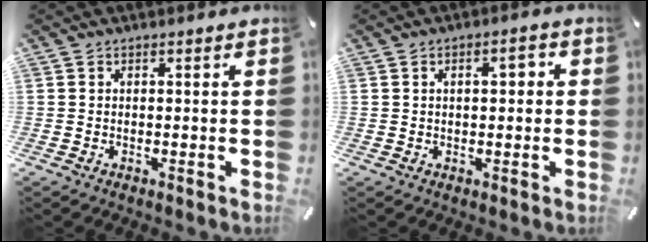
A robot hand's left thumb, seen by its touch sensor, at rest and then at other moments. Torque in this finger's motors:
{"motor_torque": [0.03, -0.19, -0.16, -0.07, -0.04]}